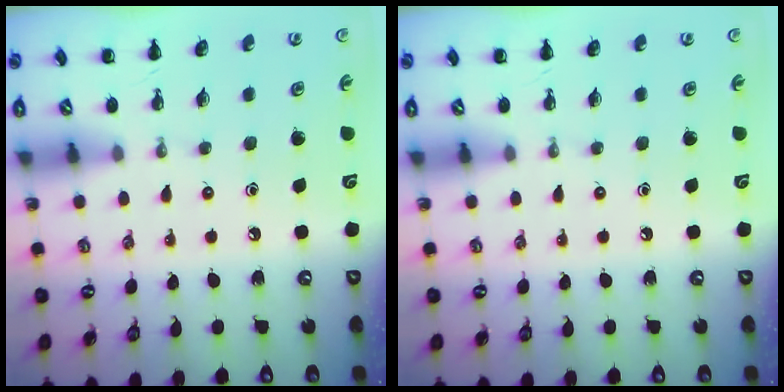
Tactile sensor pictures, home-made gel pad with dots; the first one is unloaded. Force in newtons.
{"total": 0.0}